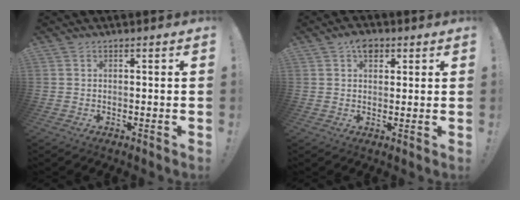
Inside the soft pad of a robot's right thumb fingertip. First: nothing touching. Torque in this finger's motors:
{"motor_torque": [0.21, 1.07, 0.14, -0.14, 0.00]}